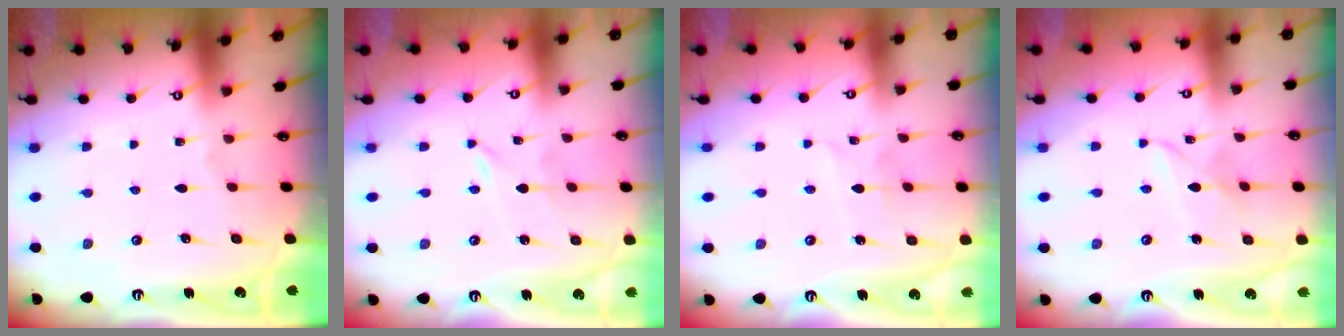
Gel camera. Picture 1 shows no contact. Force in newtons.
{"total": 0.0}
{"total": 4.3, "press": 4.3, "slide": 0.4}
{"total": 4.2, "press": 4.2, "slide": 0.4}